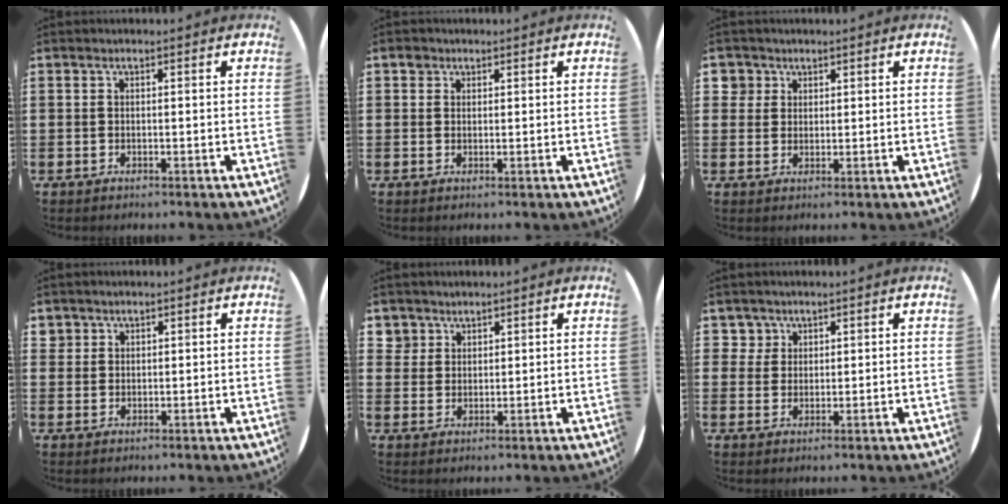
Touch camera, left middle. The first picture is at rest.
{"total": 1.5, "force": [1.1, 1.0, 0.1], "torque": [0.012, -0.002, 0.018]}
{"total": 2.5, "force": [1.6, 2.0, 0.1], "torque": [0.000, 0.006, 0.029]}
{"total": 1.5, "force": [1.2, 0.9, 0.0], "torque": [-0.002, 0.004, 0.025]}
{"total": 2.8, "force": [2.1, 1.8, 0.0], "torque": [0.001, 0.002, 0.041]}
{"total": 2.6, "force": [1.7, 1.9, 0.2], "torque": [-0.003, 0.003, 0.032]}